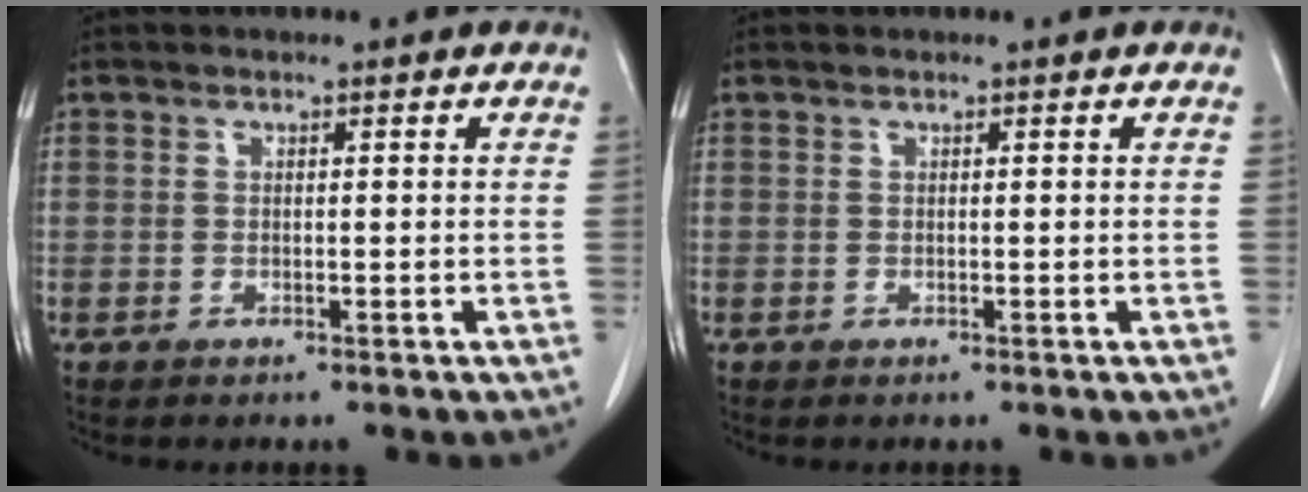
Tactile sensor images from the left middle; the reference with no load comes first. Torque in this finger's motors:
{"motor_torque": [0.10, -0.10, -0.03, -0.01]}